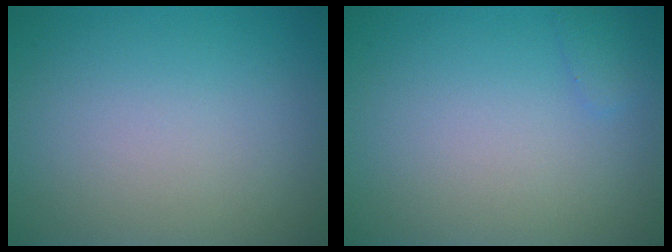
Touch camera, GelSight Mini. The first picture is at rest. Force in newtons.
{"total": 0.8, "press": 0.8, "slide": 0.0}